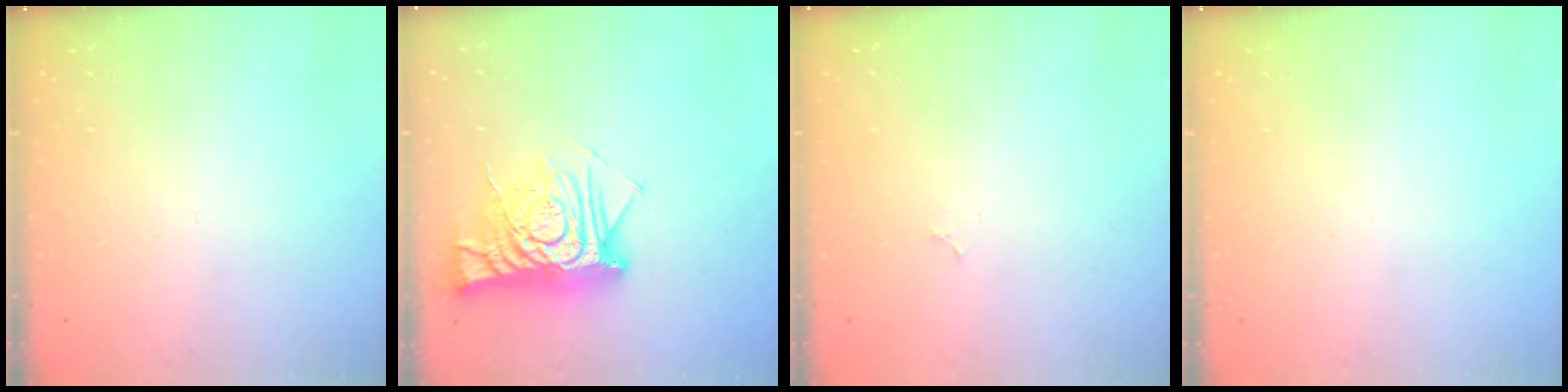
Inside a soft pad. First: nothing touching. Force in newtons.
{"total": 12.6, "press": 12.6, "slide": 1.1}
{"total": 1.8, "press": 1.8, "slide": 0.3}
{"total": 0.0}